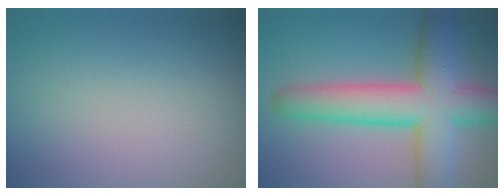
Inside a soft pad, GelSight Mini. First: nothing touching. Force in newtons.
{"total": 10.3, "press": 10.3, "slide": 0.3}